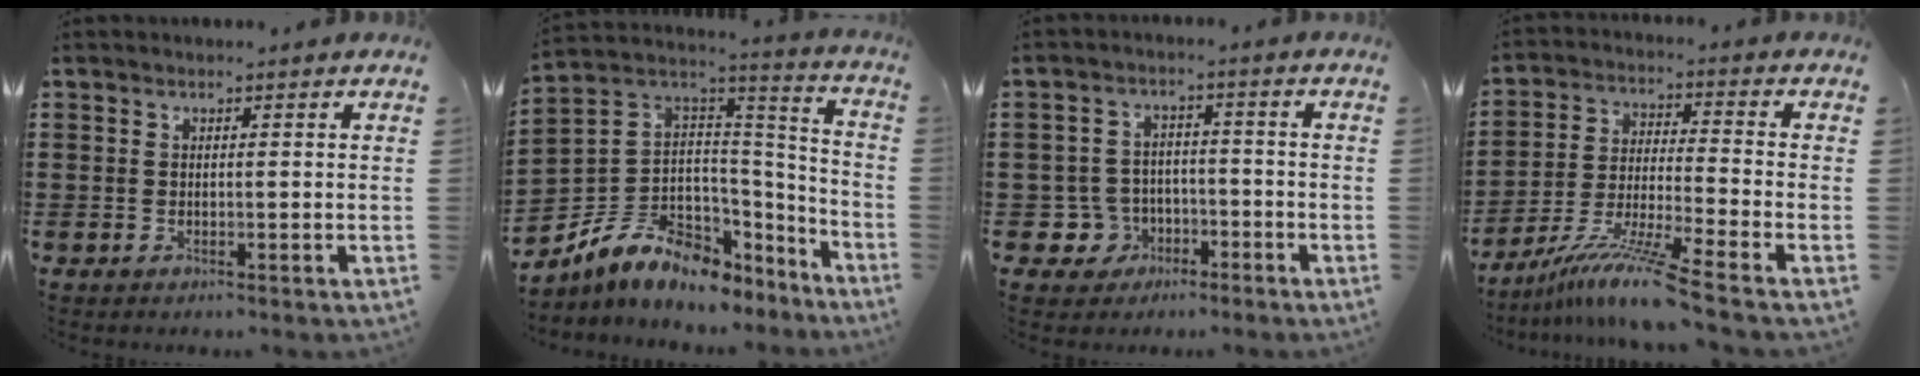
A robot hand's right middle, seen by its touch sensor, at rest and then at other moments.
{"total": 8.6, "force": [-5.7, 5.3, 3.6], "torque": [-0.100, -0.003, -0.115]}
{"total": 4.7, "force": [-2.4, 4.0, 0.8], "torque": [-0.041, 0.006, -0.050]}
{"total": 10.0, "force": [-7.9, -0.4, 6.1], "torque": [-0.123, -0.006, -0.159]}